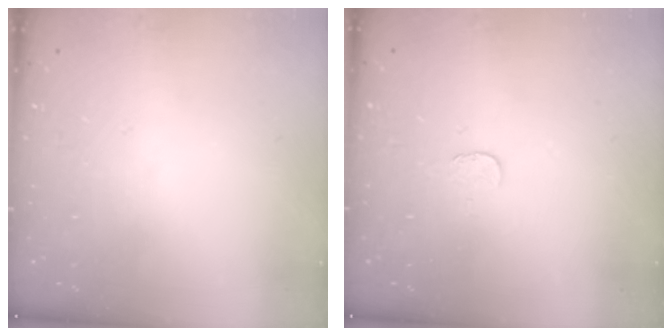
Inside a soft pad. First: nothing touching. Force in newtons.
{"total": 3.2, "press": 3.1, "slide": 0.3}